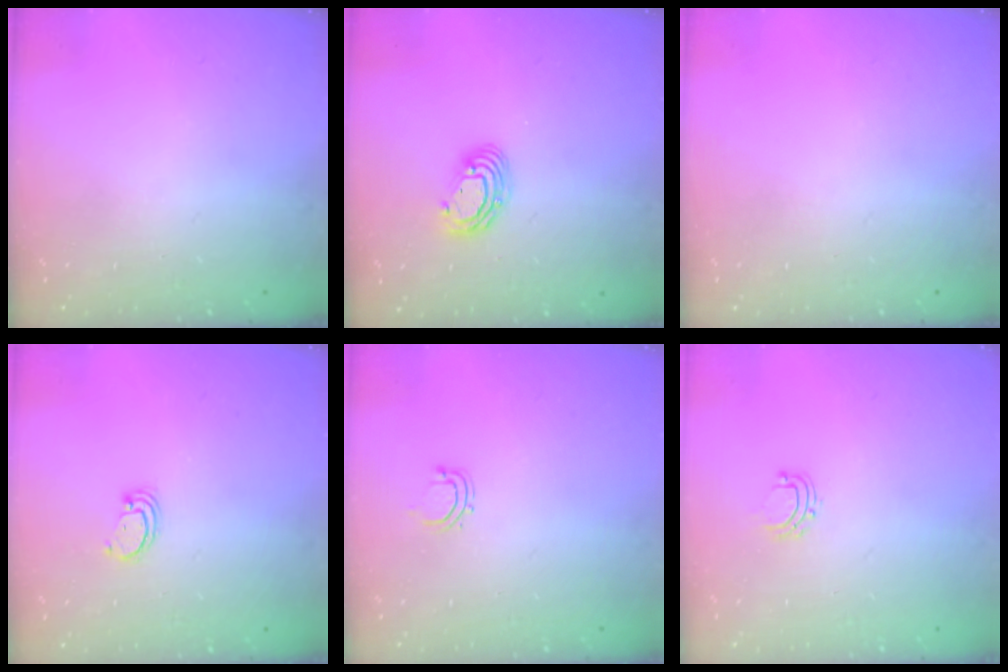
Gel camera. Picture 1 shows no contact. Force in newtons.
{"total": 7.5, "press": 7.4, "slide": 1.1}
{"total": 0.0}
{"total": 2.1, "press": 2.1, "slide": 0.2}
{"total": 2.8, "press": 2.7, "slide": 0.5}
{"total": 4.5, "press": 4.5, "slide": 0.3}